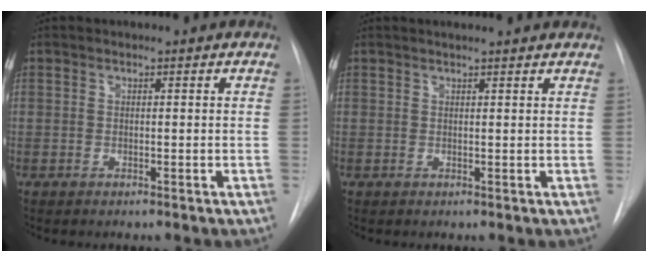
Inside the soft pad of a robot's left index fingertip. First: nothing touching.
{"total": 4.2, "force": [3.8, 0.1, 1.7], "torque": [-0.022, 0.014, 0.036]}